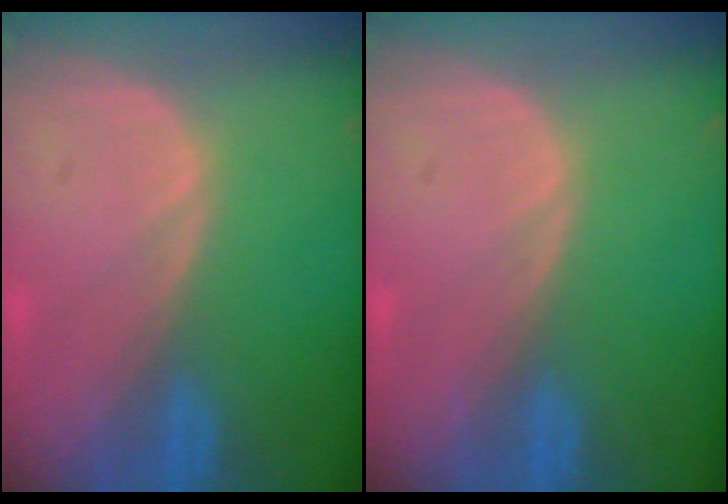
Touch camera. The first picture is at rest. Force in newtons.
{"total": 0.0}